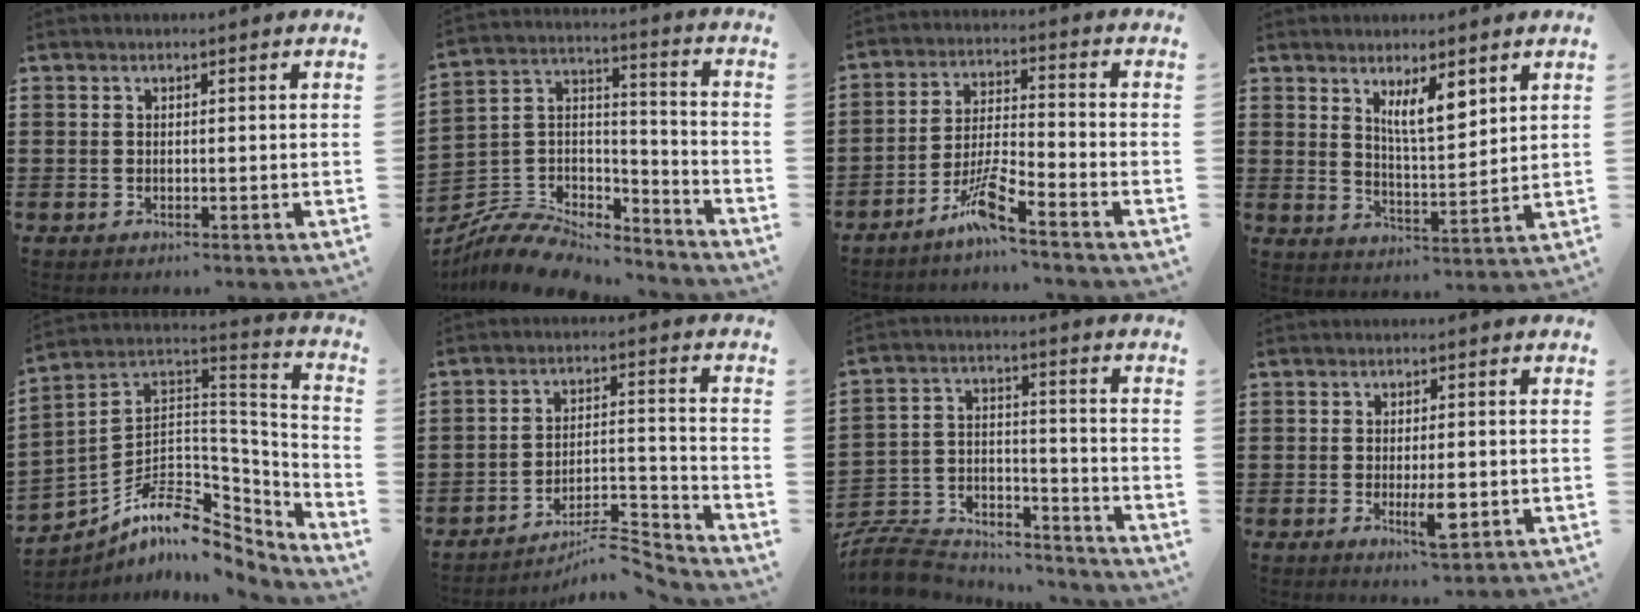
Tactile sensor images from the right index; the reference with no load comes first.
{"total": 8.8, "force": [-8.1, 2.9, 1.9], "torque": [-0.052, 0.006, -0.162]}
{"total": 6.9, "force": [-5.6, 0.3, 4.1], "torque": [-0.094, -0.009, -0.111]}
{"total": 6.2, "force": [3.7, 1.9, 4.6], "torque": [-0.091, -0.006, 0.062]}
{"total": 8.3, "force": [-5.4, 4.8, 4.2], "torque": [-0.088, -0.009, -0.099]}
{"total": 6.3, "force": [-5.9, 0.6, 2.2], "torque": [-0.035, 0.003, -0.113]}
{"total": 8.2, "force": [-7.8, 2.1, 1.5], "torque": [-0.039, 0.013, -0.155]}
{"total": 5.1, "force": [-1.4, 1.4, 4.7], "torque": [-0.082, -0.004, -0.024]}